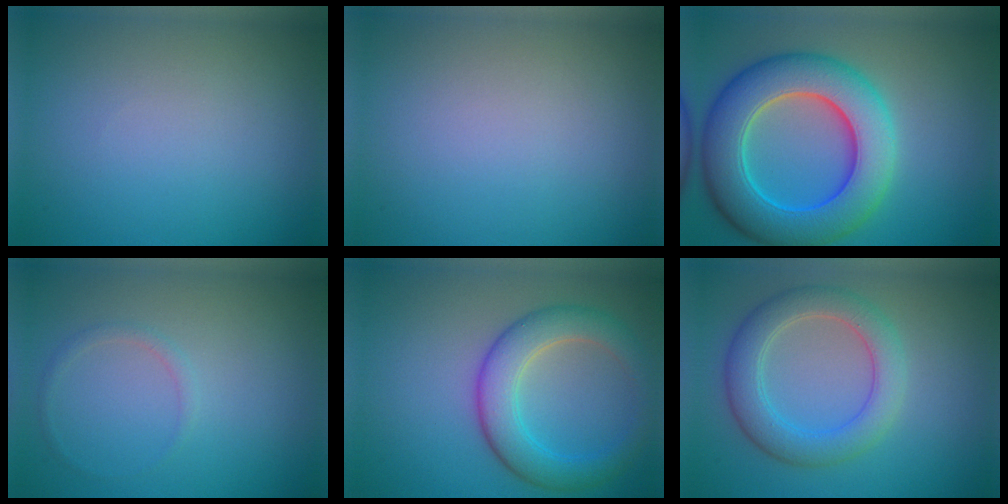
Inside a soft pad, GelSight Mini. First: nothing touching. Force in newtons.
{"total": 0.0}
{"total": 10.0, "press": 10.0, "slide": 0.4}
{"total": 0.8, "press": 0.8, "slide": 0.0}
{"total": 5.3, "press": 5.3, "slide": 0.1}
{"total": 4.7, "press": 4.7, "slide": 0.3}